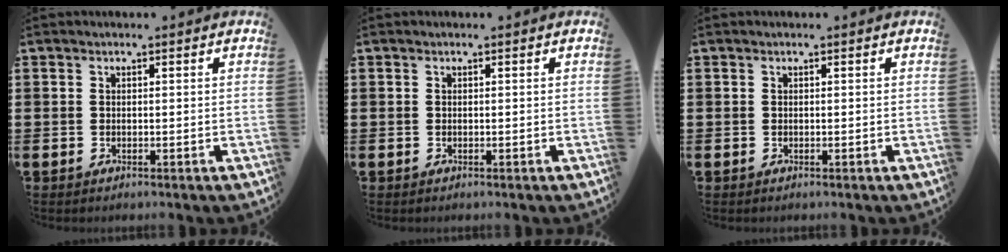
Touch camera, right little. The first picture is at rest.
{"total": 0.0}
{"total": 0.0}